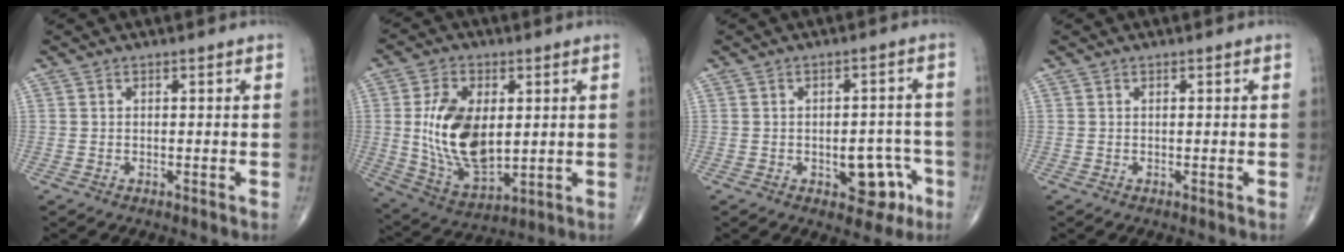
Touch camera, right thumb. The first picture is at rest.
{"total": 16.2, "force": [1.7, 9.3, 13.2], "torque": [-0.232, -0.016, 0.044]}
{"total": 7.8, "force": [-3.0, 4.5, 5.6], "torque": [-0.036, 0.026, -0.030]}
{"total": 0.0}